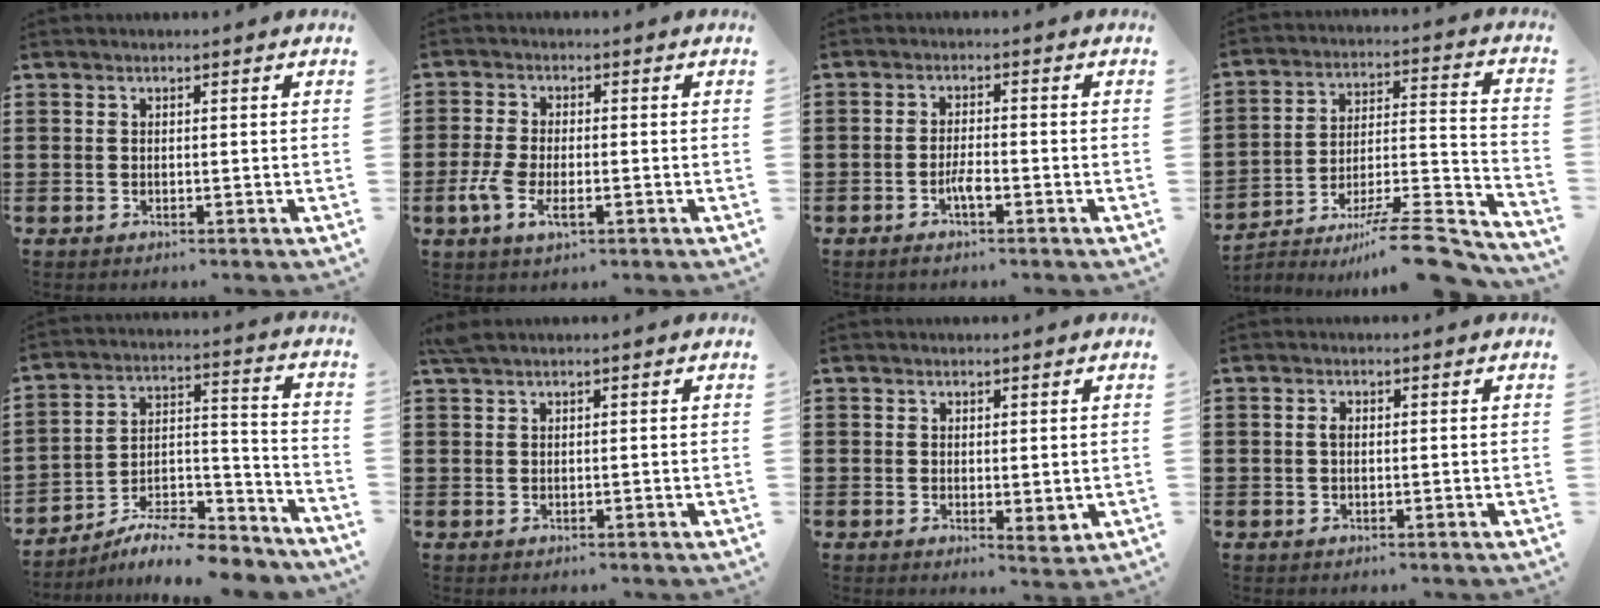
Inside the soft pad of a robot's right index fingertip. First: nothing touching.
{"total": 4.5, "force": [-1.5, 2.2, 3.6], "torque": [-0.094, -0.007, -0.034]}
{"total": 3.1, "force": [-1.5, 0.8, 2.6], "torque": [-0.044, 0.003, -0.027]}
{"total": 11.2, "force": [-8.7, 1.5, 6.8], "torque": [-0.091, 0.028, -0.159]}
{"total": 9.1, "force": [-8.2, 1.8, 3.4], "torque": [-0.043, 0.024, -0.156]}
{"total": 0.9, "force": [0.6, 0.1, 0.7], "torque": [-0.016, 0.000, 0.011]}
{"total": 1.9, "force": [0.6, 1.0, 1.6], "torque": [-0.031, 0.001, 0.012]}
{"total": 1.1, "force": [0.1, 0.4, 1.0], "torque": [-0.021, 0.001, 0.000]}